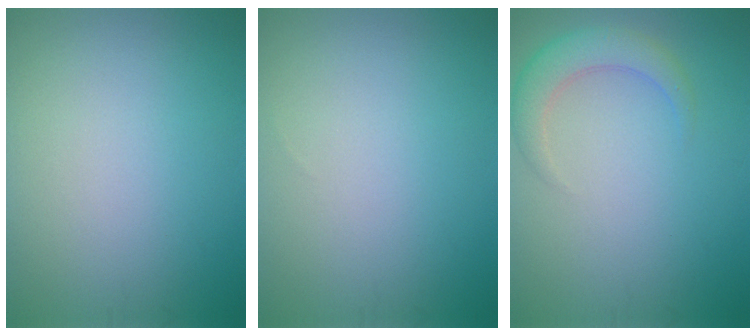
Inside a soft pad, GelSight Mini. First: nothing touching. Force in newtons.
{"total": 0.0}
{"total": 3.0, "press": 3.0, "slide": 0.3}